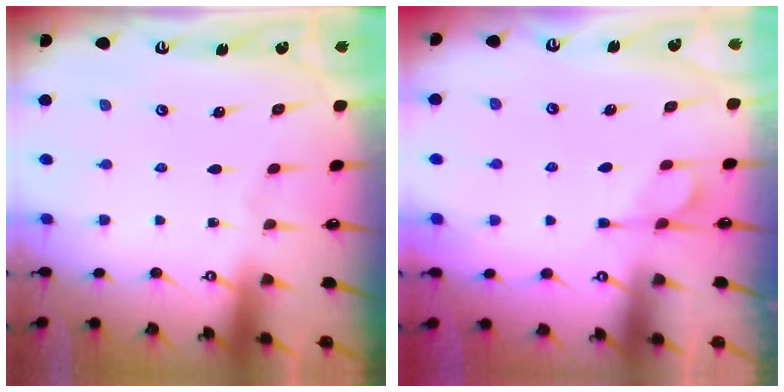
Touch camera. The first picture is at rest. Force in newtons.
{"total": 1.1, "press": 0.1, "slide": 1.1}